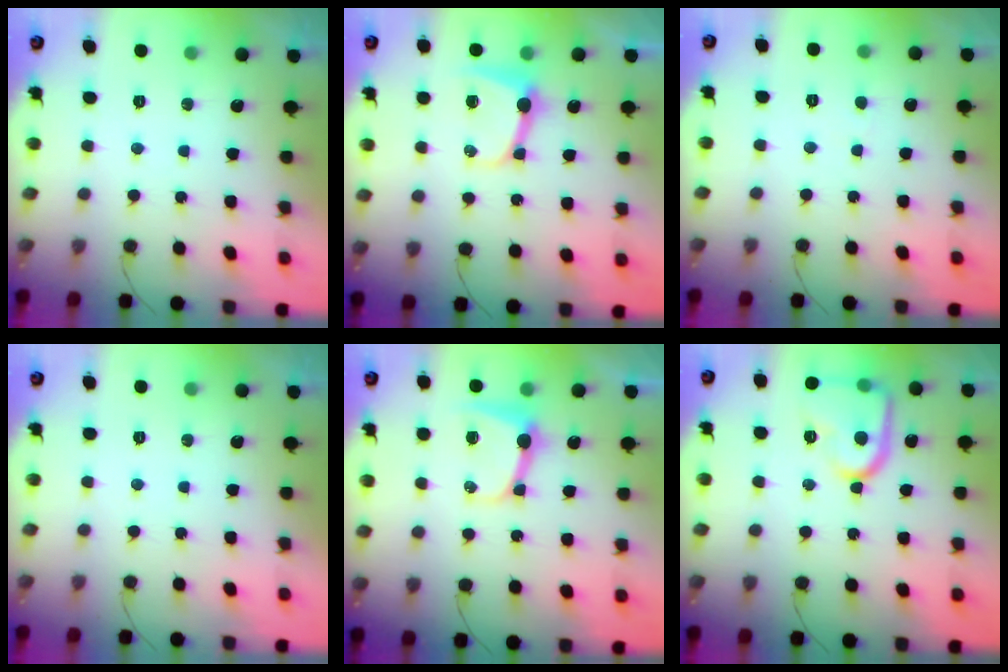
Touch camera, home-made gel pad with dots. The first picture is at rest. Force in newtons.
{"total": 8.6, "press": 8.6, "slide": 1.0}
{"total": 2.2, "press": 2.2, "slide": 0.2}
{"total": 0.0}
{"total": 8.2, "press": 8.1, "slide": 0.9}
{"total": 16.6, "press": 16.6, "slide": 1.3}